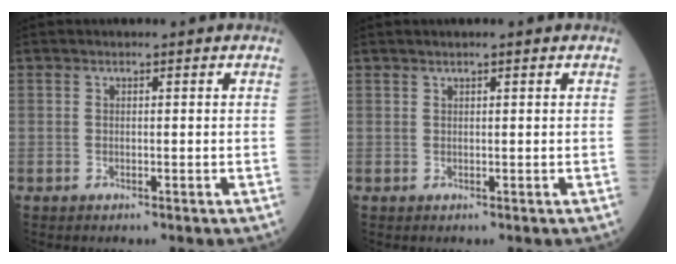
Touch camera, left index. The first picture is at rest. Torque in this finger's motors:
{"motor_torque": [-0.06, -0.03, -0.27, 0.02]}